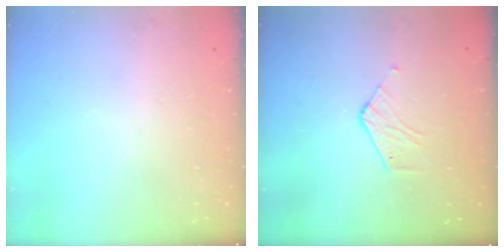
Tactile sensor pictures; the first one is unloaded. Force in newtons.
{"total": 3.8, "press": 3.8, "slide": 0.3}